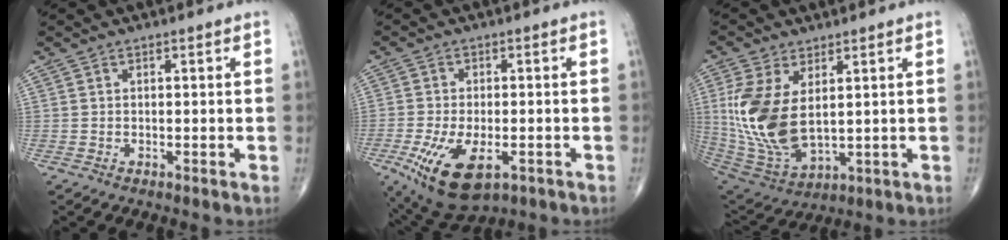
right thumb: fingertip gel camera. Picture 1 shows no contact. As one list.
[{"total": 12.8, "force": [-5.2, 6.2, 9.9], "torque": [-0.189, -0.004, -0.076]}, {"total": 15.7, "force": [2.6, 8.6, 12.9], "torque": [-0.275, -0.017, 0.070]}]